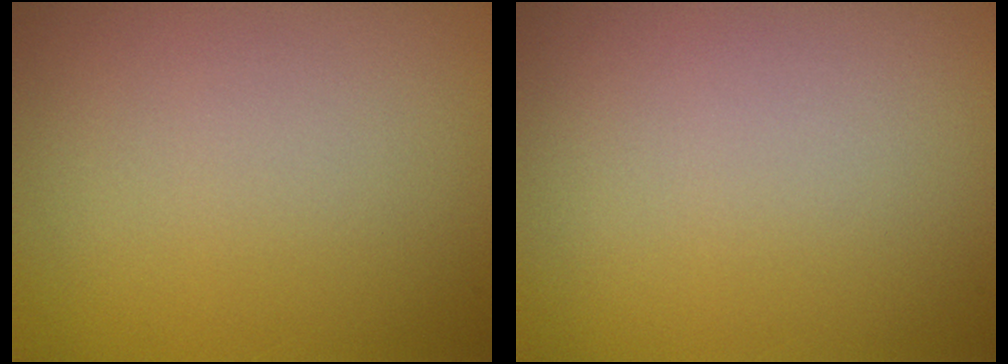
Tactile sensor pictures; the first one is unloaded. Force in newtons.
{"total": 0.0}